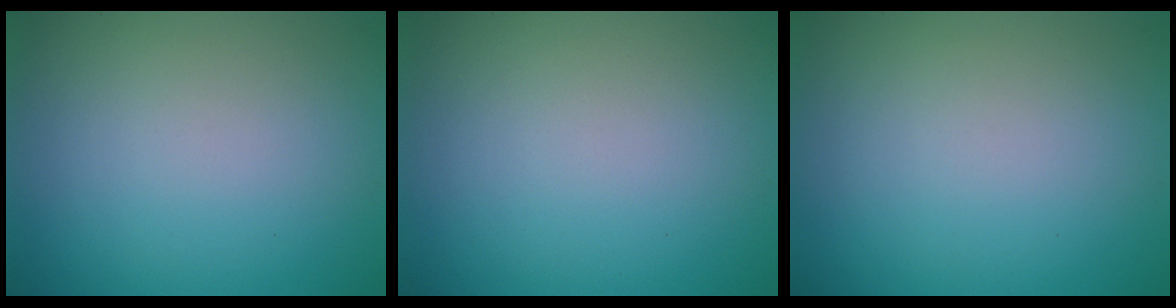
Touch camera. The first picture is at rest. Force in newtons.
{"total": 0.0}
{"total": 0.0}